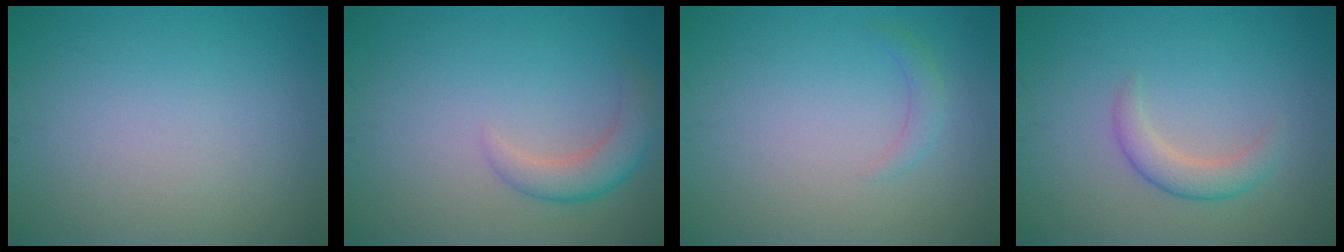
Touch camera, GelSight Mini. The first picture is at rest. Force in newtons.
{"total": 3.0, "press": 3.0, "slide": 0.2}
{"total": 1.1, "press": 1.1, "slide": 0.0}
{"total": 2.4, "press": 2.4, "slide": 0.2}